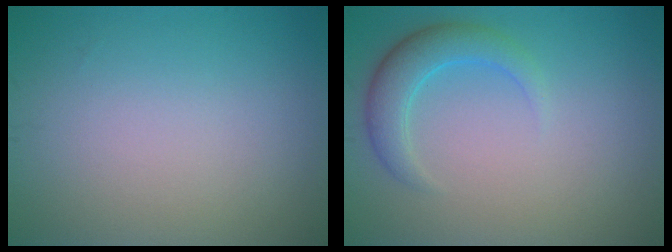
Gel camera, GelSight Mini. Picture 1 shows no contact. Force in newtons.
{"total": 3.3, "press": 3.3, "slide": 0.5}